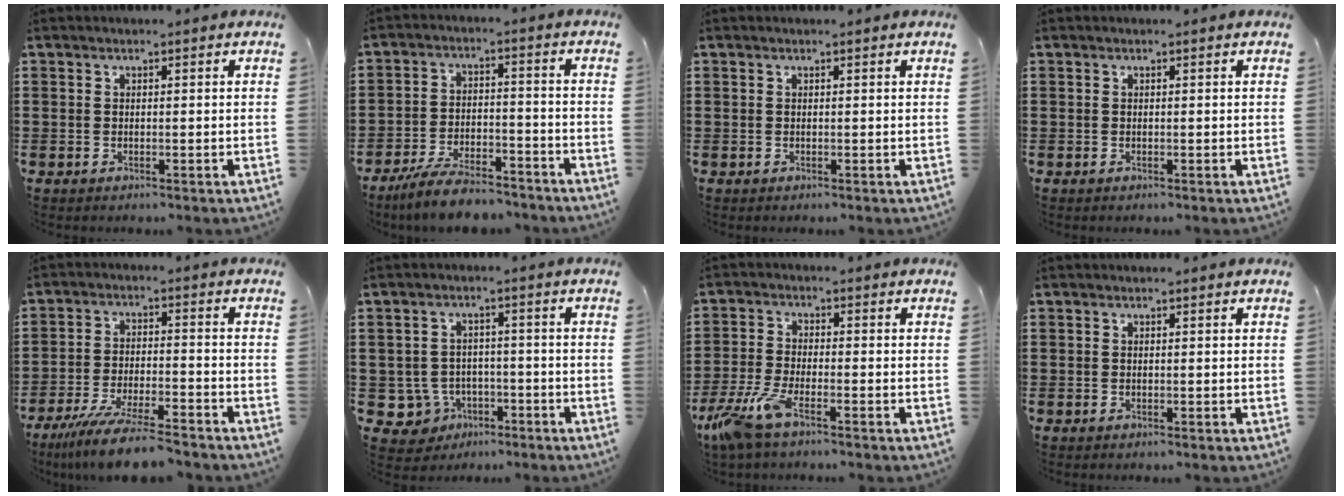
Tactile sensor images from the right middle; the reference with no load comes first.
{"total": 7.0, "force": [-6.5, 1.2, 2.3], "torque": [-0.043, 0.010, -0.123]}
{"total": 0.0}
{"total": 0.0}
{"total": 8.5, "force": [-7.4, 0.4, 4.1], "torque": [-0.082, -0.004, -0.140]}
{"total": 4.2, "force": [-2.3, 3.4, 1.2], "torque": [-0.048, 0.003, -0.048]}
{"total": 6.8, "force": [-4.4, 1.5, 5.0], "torque": [-0.133, -0.021, -0.090]}
{"total": 0.0}